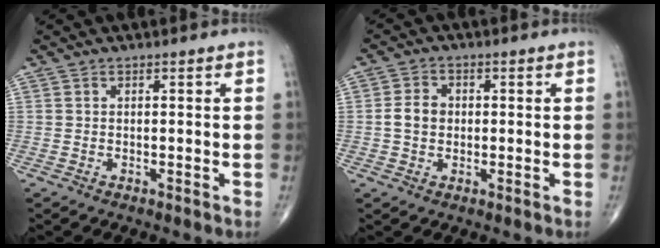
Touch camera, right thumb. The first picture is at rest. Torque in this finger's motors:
{"motor_torque": [0.97, 0.83, 0.72, -0.01, 0.05]}